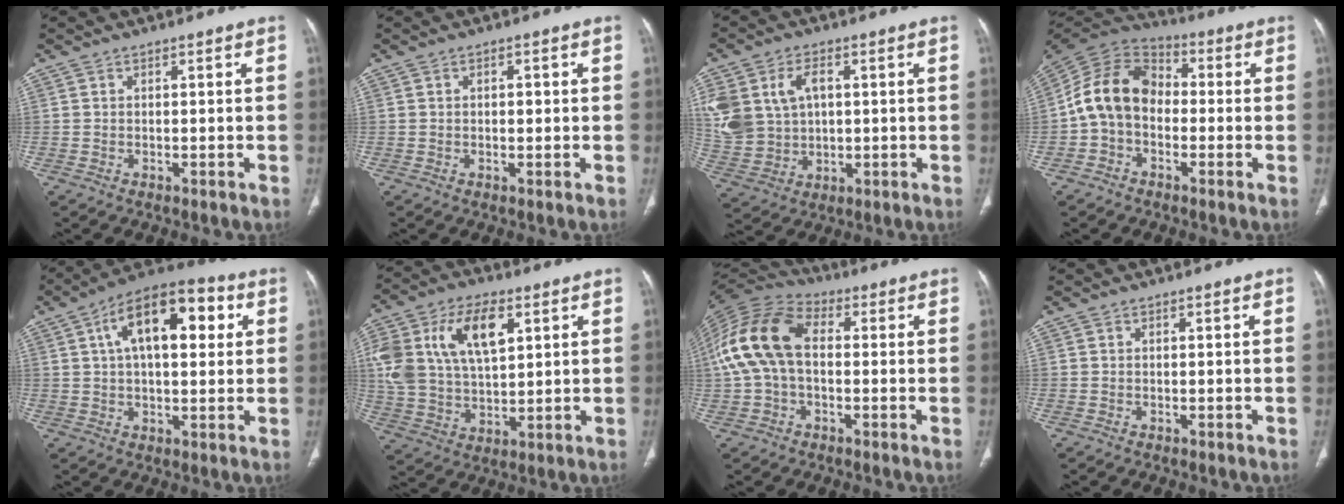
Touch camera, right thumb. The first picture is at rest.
{"total": 1.5, "force": [0.2, 0.8, 1.3], "torque": [-0.018, 0.001, 0.004]}
{"total": 16.4, "force": [3.8, 12.0, 10.4], "torque": [-0.246, 0.012, 0.092]}
{"total": 12.7, "force": [-1.4, 9.5, 8.3], "torque": [-0.143, 0.039, -0.042]}
{"total": 16.8, "force": [5.0, 8.1, 13.9], "torque": [-0.194, 0.020, 0.071]}
{"total": 18.9, "force": [6.4, 10.7, 14.2], "torque": [-0.276, -0.006, 0.120]}
{"total": 15.0, "force": [0.8, 9.4, 11.6], "torque": [-0.244, 0.038, 0.005]}
{"total": 0.0}